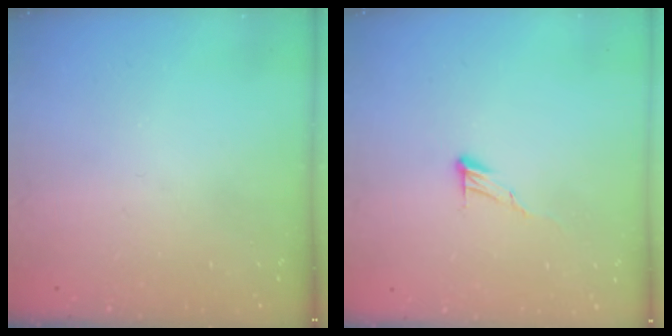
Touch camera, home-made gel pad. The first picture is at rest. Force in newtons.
{"total": 6.5, "press": 6.5, "slide": 0.4}